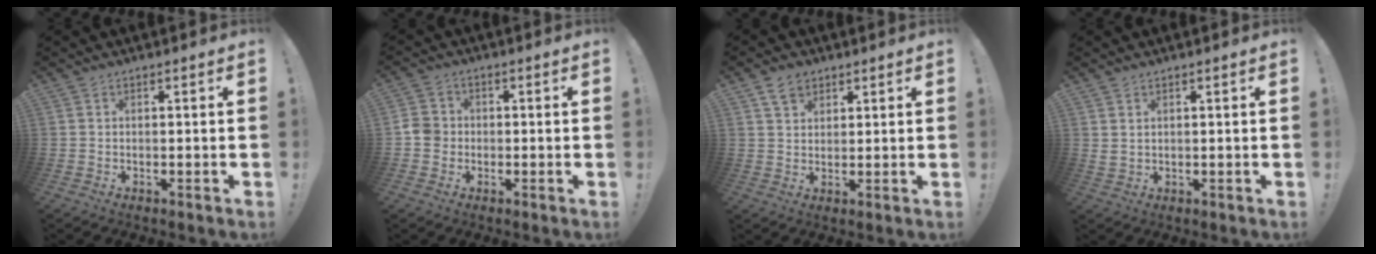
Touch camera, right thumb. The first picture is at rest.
{"total": 5.0, "force": [-1.0, 4.6, 1.7], "torque": [-0.024, 0.012, -0.018]}
{"total": 5.3, "force": [3.4, 3.6, 1.9], "torque": [-0.029, -0.010, 0.062]}
{"total": 1.9, "force": [1.2, 0.8, 1.2], "torque": [-0.019, -0.003, 0.023]}